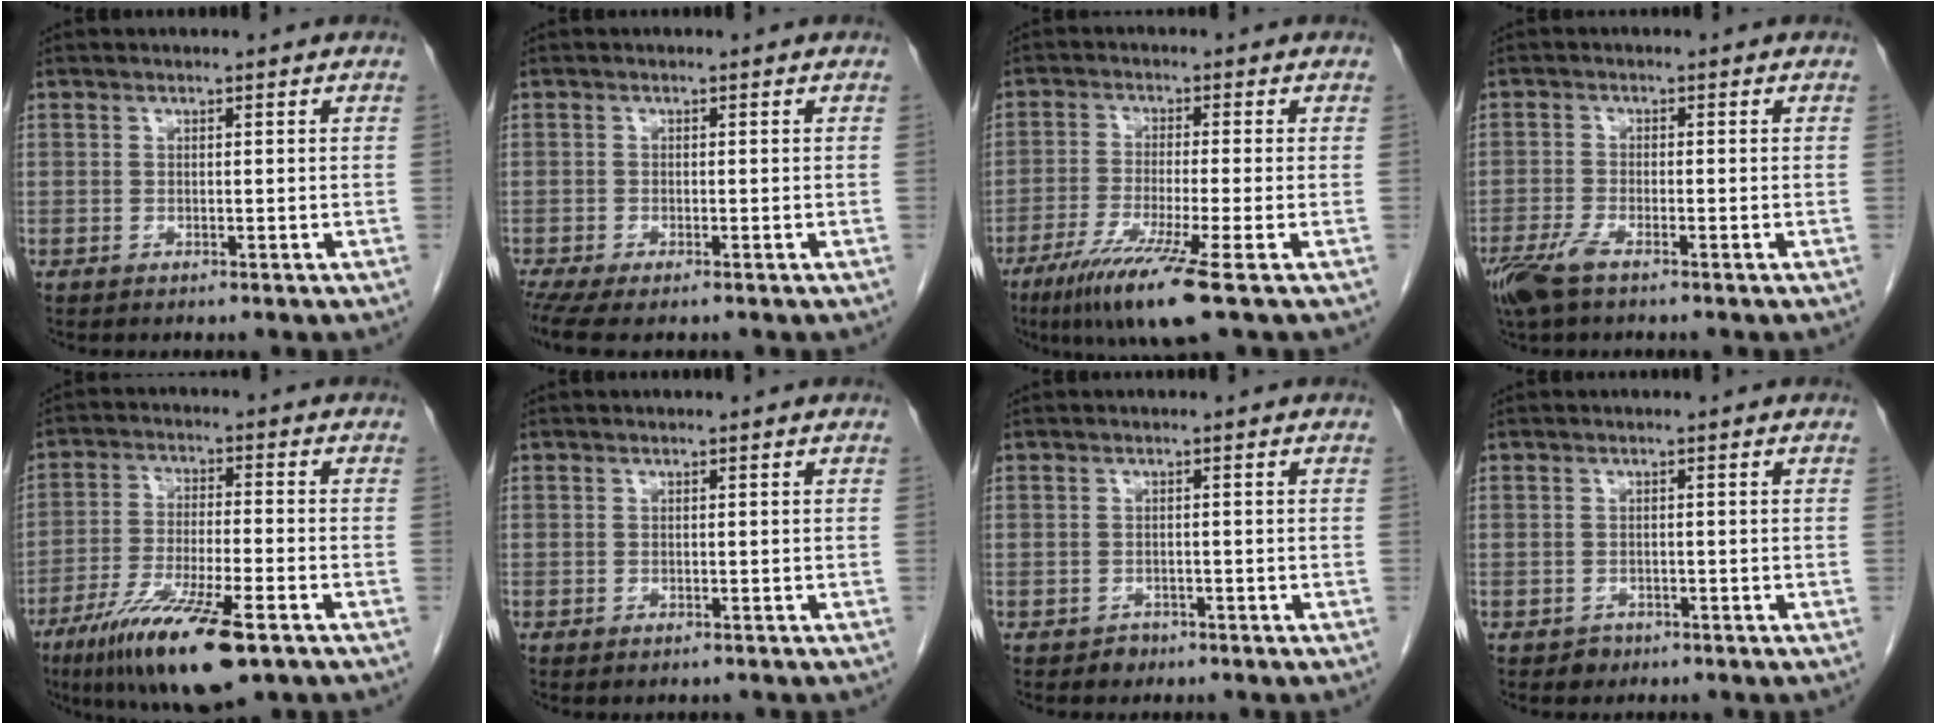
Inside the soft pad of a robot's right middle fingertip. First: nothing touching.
{"total": 4.6, "force": [-3.5, 1.0, 2.8], "torque": [-0.050, -0.011, -0.061]}
{"total": 9.6, "force": [-5.7, -1.0, 7.8], "torque": [-0.142, -0.032, -0.103]}
{"total": 4.9, "force": [-3.3, 1.0, 3.5], "torque": [-0.078, -0.012, -0.064]}
{"total": 14.3, "force": [-8.6, 2.1, 11.2], "torque": [-0.208, -0.033, -0.148]}
{"total": 0.7, "force": [-0.5, 0.3, 0.3], "torque": [-0.007, 0.000, -0.006]}
{"total": 1.5, "force": [-1.0, 1.1, 0.1], "torque": [-0.004, 0.004, -0.016]}
{"total": 1.4, "force": [-0.9, 1.0, 0.1], "torque": [-0.002, 0.004, -0.013]}